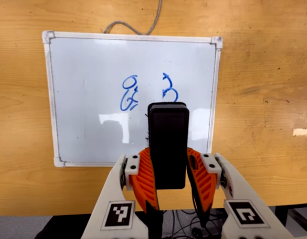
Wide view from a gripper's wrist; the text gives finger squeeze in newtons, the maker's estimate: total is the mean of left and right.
{"total": 7.6, "left": 6.0, "right": 9.1}